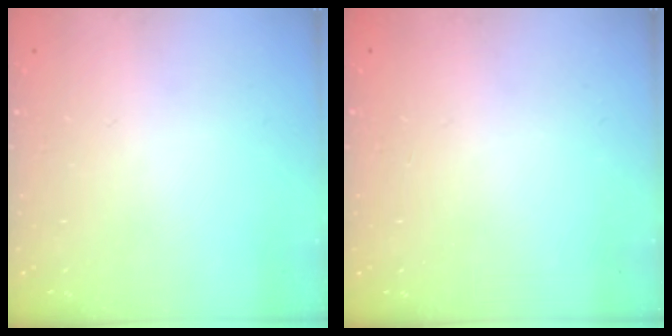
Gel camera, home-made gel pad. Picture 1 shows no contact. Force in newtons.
{"total": 0.0}